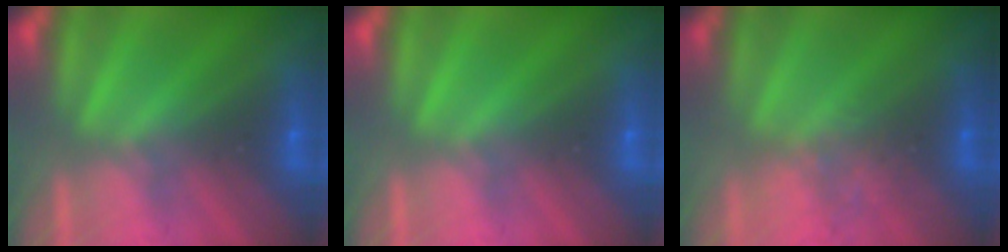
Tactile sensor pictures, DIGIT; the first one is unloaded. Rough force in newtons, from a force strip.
{"total": 0.0}
{"total": 2.2}